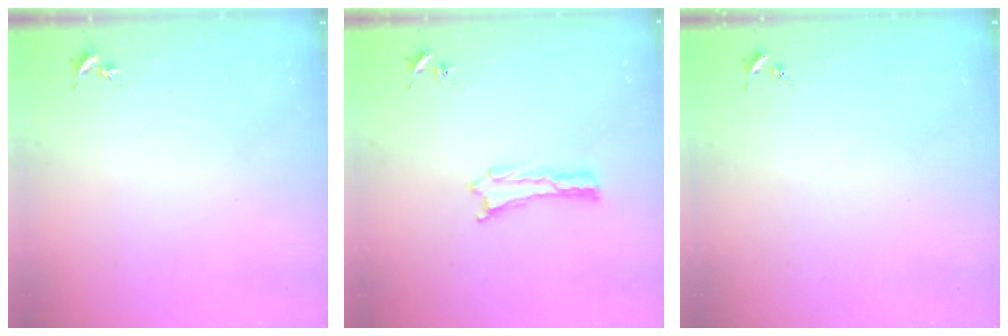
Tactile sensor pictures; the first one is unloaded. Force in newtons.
{"total": 0.0}
{"total": 0.0}